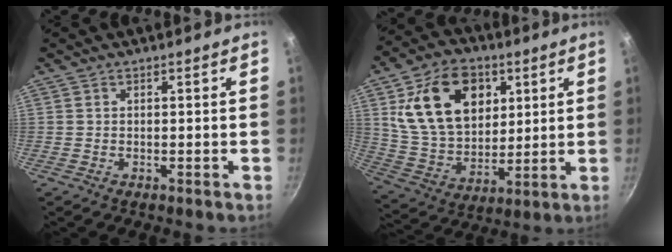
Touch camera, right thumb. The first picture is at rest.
{"total": 20.1, "force": [6.8, 13.8, 13.0], "torque": [-0.195, -0.016, 0.126]}